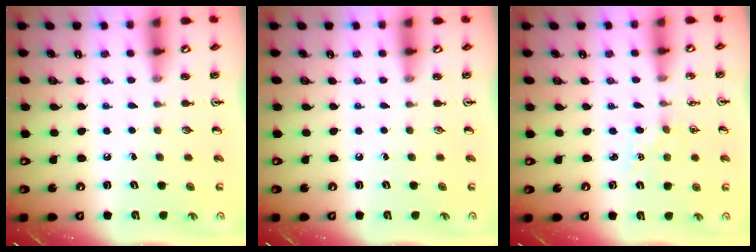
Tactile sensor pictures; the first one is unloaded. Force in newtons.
{"total": 0.0}
{"total": 2.1, "press": 2.1, "slide": 0.3}